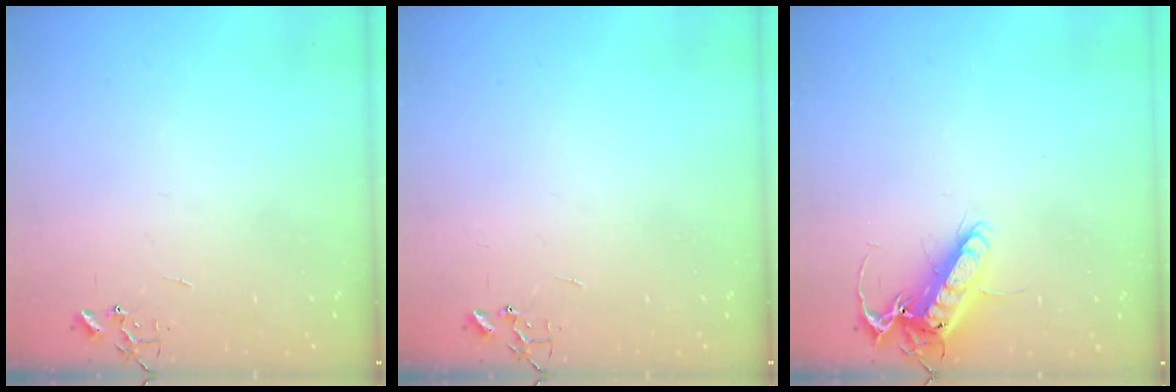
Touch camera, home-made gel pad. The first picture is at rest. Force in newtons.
{"total": 0.0}
{"total": 14.4, "press": 14.2, "slide": 2.2}